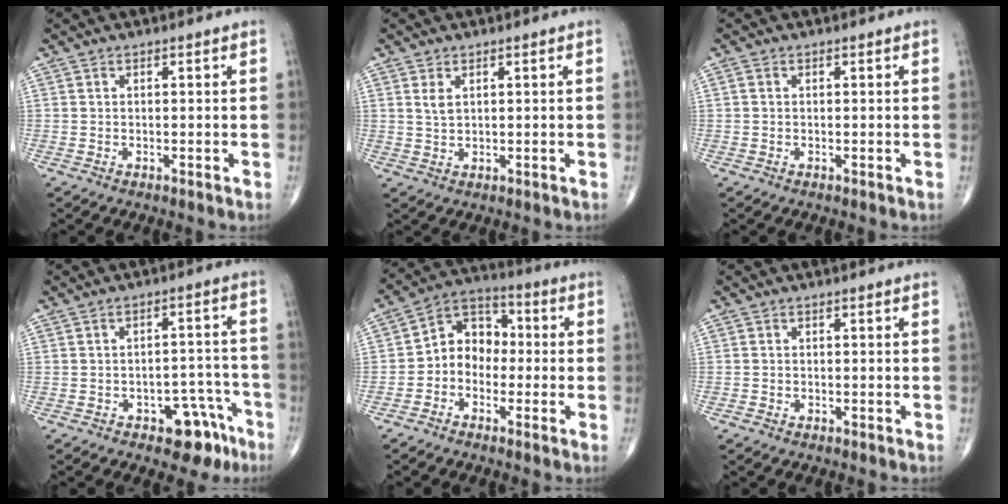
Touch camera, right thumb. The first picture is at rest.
{"total": 2.1, "force": [0.9, 1.2, 1.5], "torque": [-0.029, 0.001, 0.024]}
{"total": 0.6, "force": [0.1, 0.5, 0.4], "torque": [-0.008, 0.001, 0.000]}
{"total": 8.4, "force": [-5.0, 4.6, 4.9], "torque": [-0.025, 0.047, -0.063]}
{"total": 8.7, "force": [-1.5, 7.1, 4.9], "torque": [-0.044, 0.041, -0.044]}
{"total": 0.7, "force": [-0.3, 0.6, 0.0], "torque": [0.005, 0.004, -0.009]}